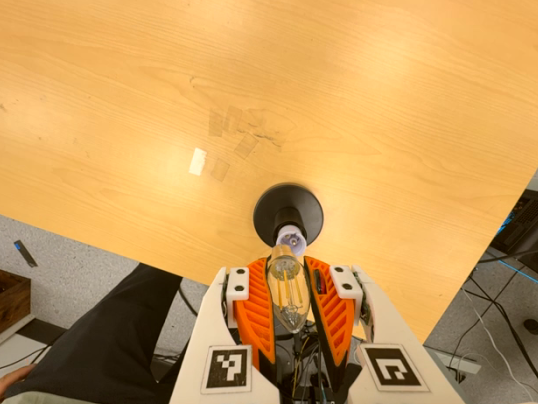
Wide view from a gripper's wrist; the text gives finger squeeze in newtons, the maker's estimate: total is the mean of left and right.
{"total": 19.5, "left": 20.6, "right": 18.3}